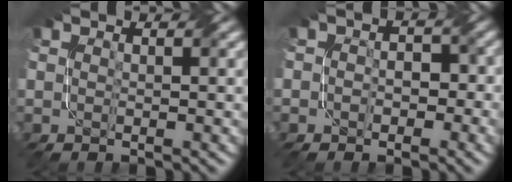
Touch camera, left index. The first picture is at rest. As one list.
[{"total": 2.3, "force": [-0.4, 1.9, 1.3], "torque": [0.002, 0.002, -0.015]}]